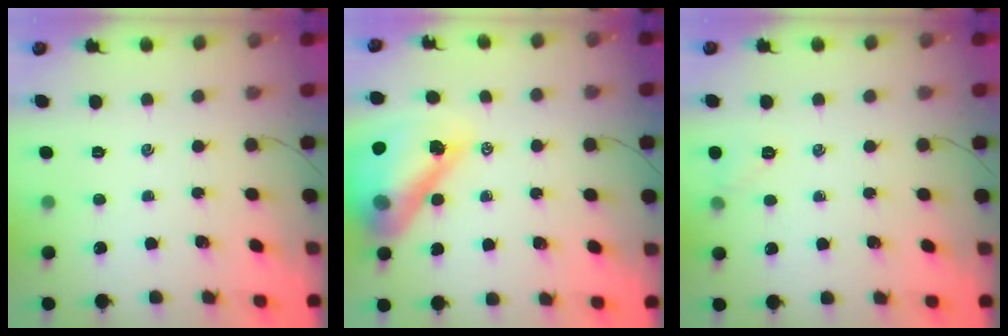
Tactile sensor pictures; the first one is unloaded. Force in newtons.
{"total": 18.2, "press": 17.4, "slide": 5.3}
{"total": 4.7, "press": 4.5, "slide": 1.1}